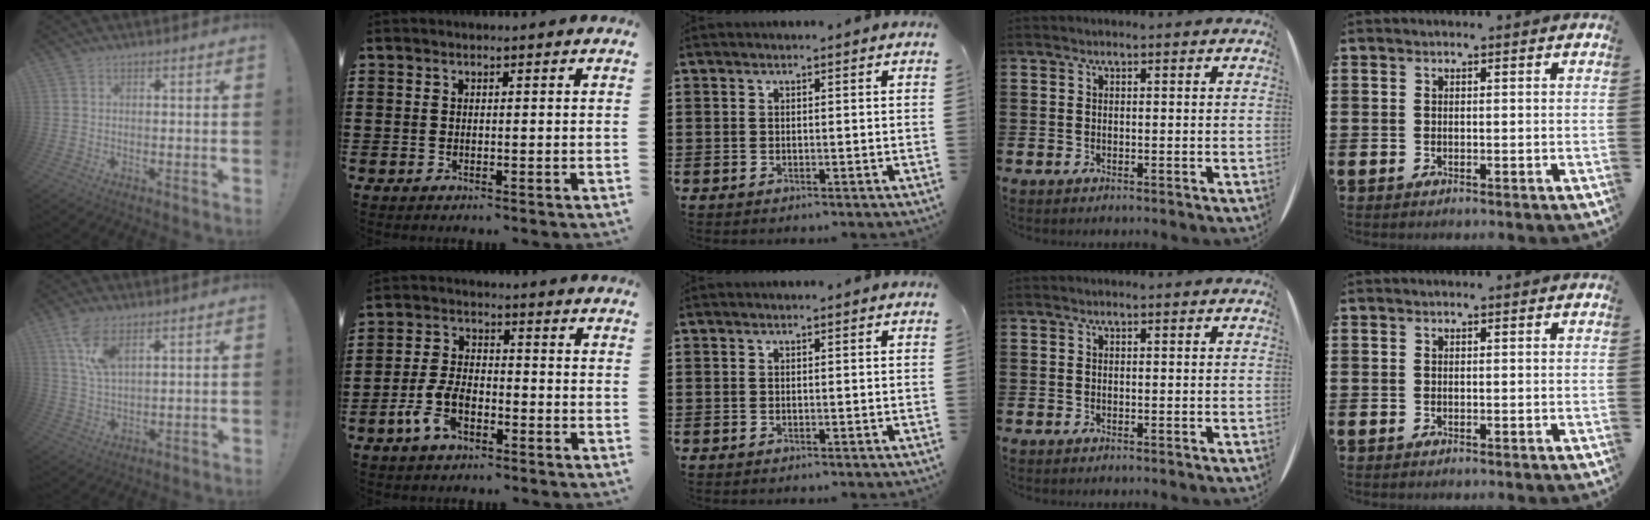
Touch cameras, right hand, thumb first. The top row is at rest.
{"thumb": {"total": 8.6, "force": [5.0, 3.5, 6.1], "torque": [-0.116, -0.013, 0.094]}, "index": {"total": 6.3, "force": [-3.2, 3.2, 4.4], "torque": [-0.110, 0.001, -0.066]}}